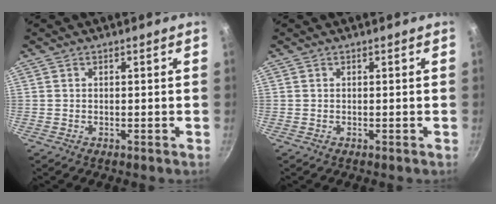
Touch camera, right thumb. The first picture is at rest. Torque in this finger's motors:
{"motor_torque": [0.00, 0.00, 0.00, 0.00, 0.00]}